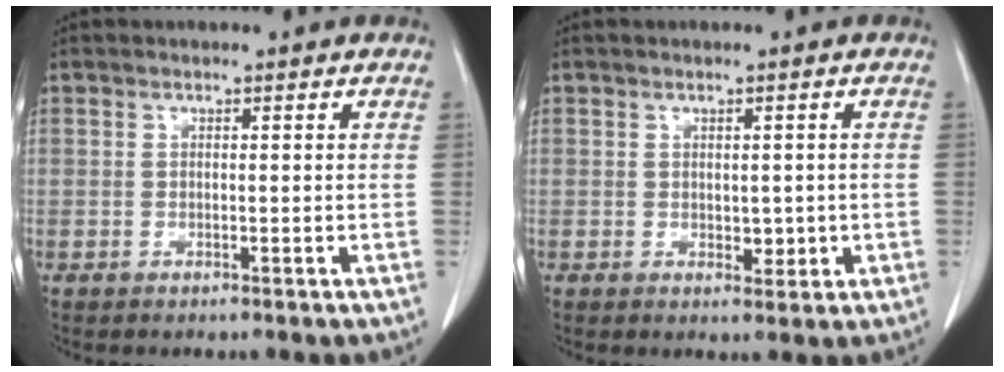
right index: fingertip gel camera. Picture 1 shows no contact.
{"total": 2.3, "force": [-0.2, 1.5, 1.7], "torque": [-0.022, -0.001, 0.006]}